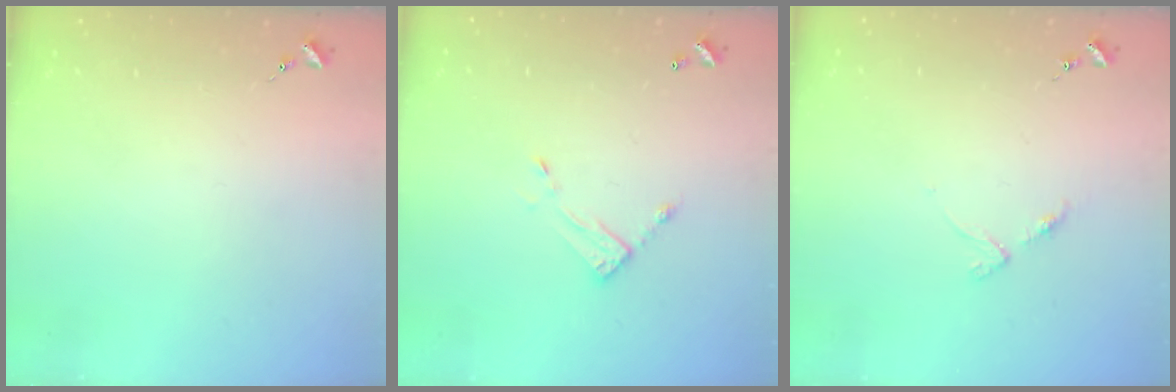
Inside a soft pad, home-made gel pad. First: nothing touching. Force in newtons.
{"total": 7.2, "press": 7.2, "slide": 0.3}
{"total": 4.0, "press": 3.9, "slide": 0.4}